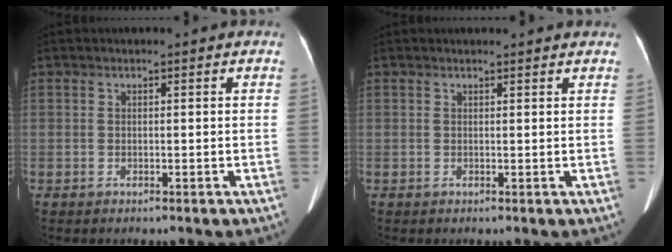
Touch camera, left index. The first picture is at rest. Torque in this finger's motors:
{"motor_torque": [-0.03, 0.12, -0.03, -0.01]}